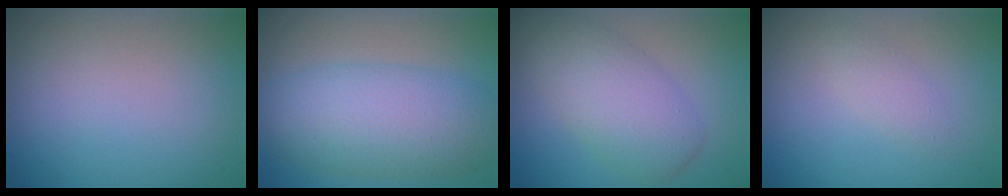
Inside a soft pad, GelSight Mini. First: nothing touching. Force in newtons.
{"total": 7.4, "press": 7.4, "slide": 0.2}
{"total": 5.3, "press": 5.3, "slide": 0.2}
{"total": 1.4, "press": 1.4, "slide": 0.1}